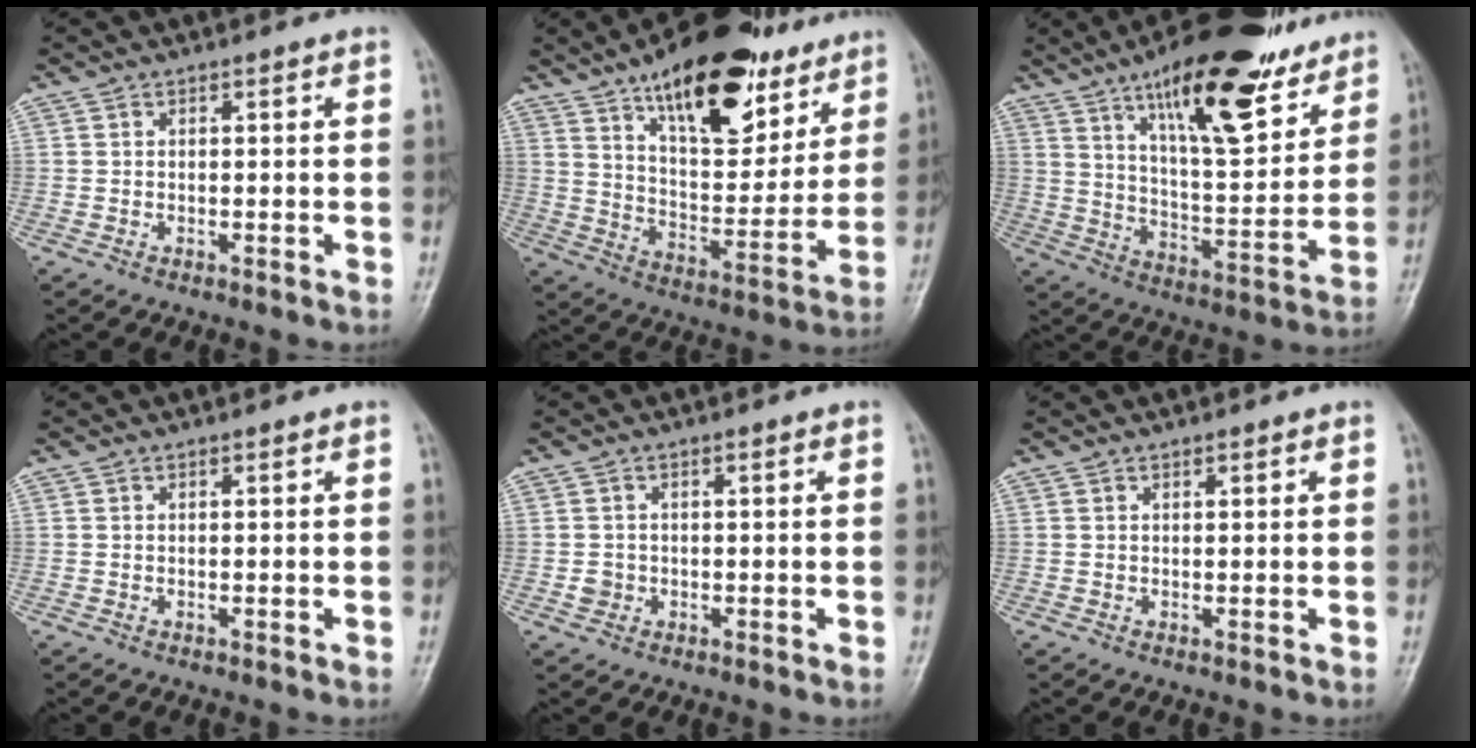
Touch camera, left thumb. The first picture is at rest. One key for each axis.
{"total": 23.3, "fx": 14.4, "fy": 10.4, "fz": 15.2, "tx": -0.179, "ty": -0.056, "tz": 0.228}
{"total": 22.4, "fx": 14.5, "fy": 7.2, "fz": 15.4, "tx": -0.203, "ty": -0.066, "tz": 0.231}
{"total": 0.0}
{"total": 1.9, "fx": -0.4, "fy": 1.8, "fz": 0.5, "tx": -0.001, "ty": 0.005, "tz": -0.006}
{"total": 0.6, "fx": 0.4, "fy": 0.3, "fz": 0.4, "tx": -0.007, "ty": -0.002, "tz": 0.006}